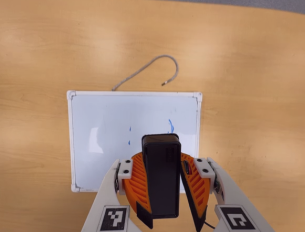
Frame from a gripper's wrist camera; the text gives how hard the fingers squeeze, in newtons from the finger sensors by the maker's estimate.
{"total": 11.2, "left": 11.0, "right": 11.4}